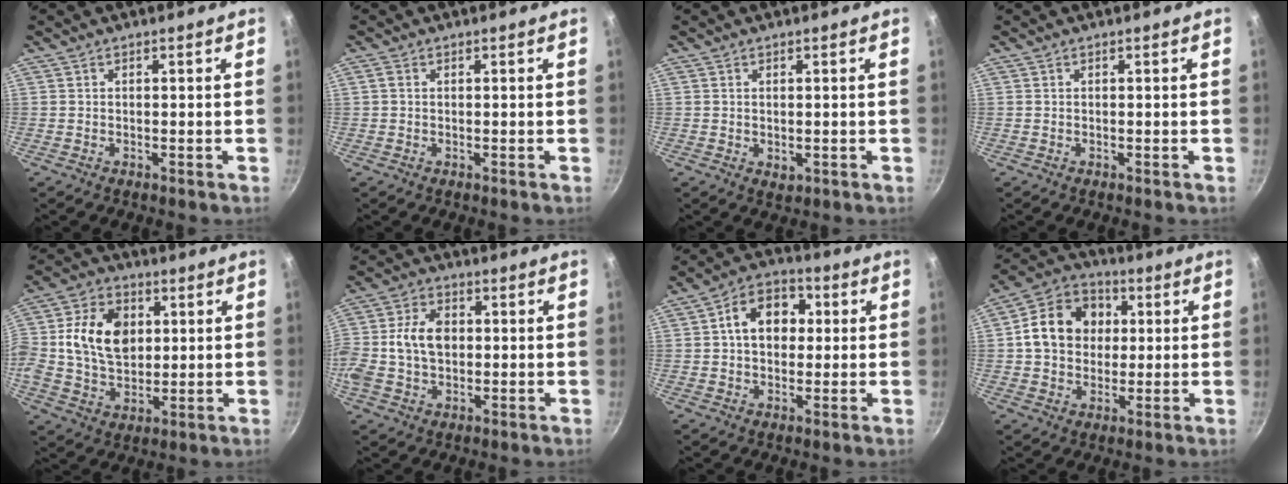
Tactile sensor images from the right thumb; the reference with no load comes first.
{"total": 0.9, "force": [0.2, 0.7, 0.6], "torque": [-0.011, 0.003, 0.002]}
{"total": 1.6, "force": [0.1, 1.1, 1.2], "torque": [-0.016, -0.004, 0.003]}
{"total": 0.0}
{"total": 14.7, "force": [2.3, 10.5, 10.1], "torque": [-0.163, 0.005, 0.032]}
{"total": 11.0, "force": [0.2, 7.8, 7.7], "torque": [-0.136, 0.021, -0.008]}
{"total": 11.2, "force": [1.7, 8.2, 7.5], "torque": [-0.076, 0.022, 0.010]}
{"total": 13.9, "force": [1.9, 11.4, 7.8], "torque": [-0.106, 0.020, 0.017]}